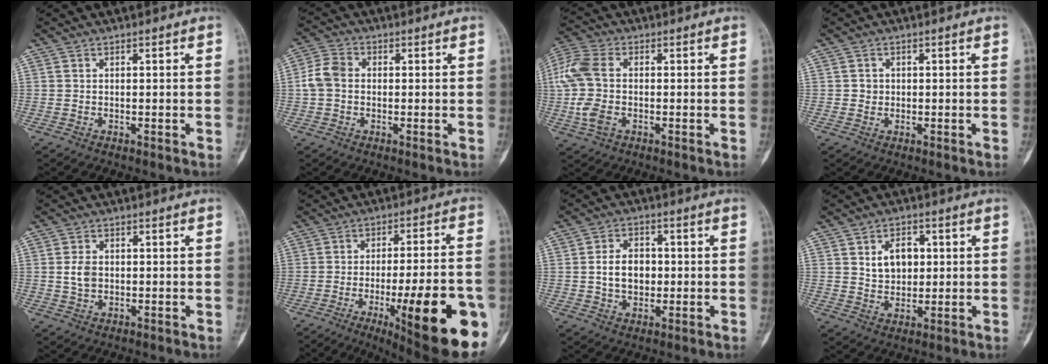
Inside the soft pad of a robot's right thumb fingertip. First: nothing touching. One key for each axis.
{"total": 5.3, "fx": -0.1, "fy": 4.1, "fz": 3.3, "tx": -0.067, "ty": 0.016, "tz": -0.009}
{"total": 12.0, "fx": -0.5, "fy": 7.5, "fz": 9.3, "tx": -0.233, "ty": 0.014, "tz": -0.014}
{"total": 1.5, "fx": 0.1, "fy": 1.4, "fz": 0.4, "tx": 0.000, "ty": 0.004, "tz": 0.001}
{"total": 3.3, "fx": 0.1, "fy": 2.4, "fz": 2.3, "tx": -0.042, "ty": 0.003, "tz": 0.003}
{"total": 24.7, "fx": -8.6, "fy": 5.8, "fz": 22.4, "tx": -0.259, "ty": 0.009, "tz": -0.110}
{"total": 7.0, "fx": -0.1, "fy": 5.0, "fz": 4.8, "tx": -0.065, "ty": 0.009, "tz": -0.002}
{"total": 6.9, "fx": 1.7, "fy": 4.9, "fz": 4.5, "tx": -0.043, "ty": -0.008, "tz": 0.030}